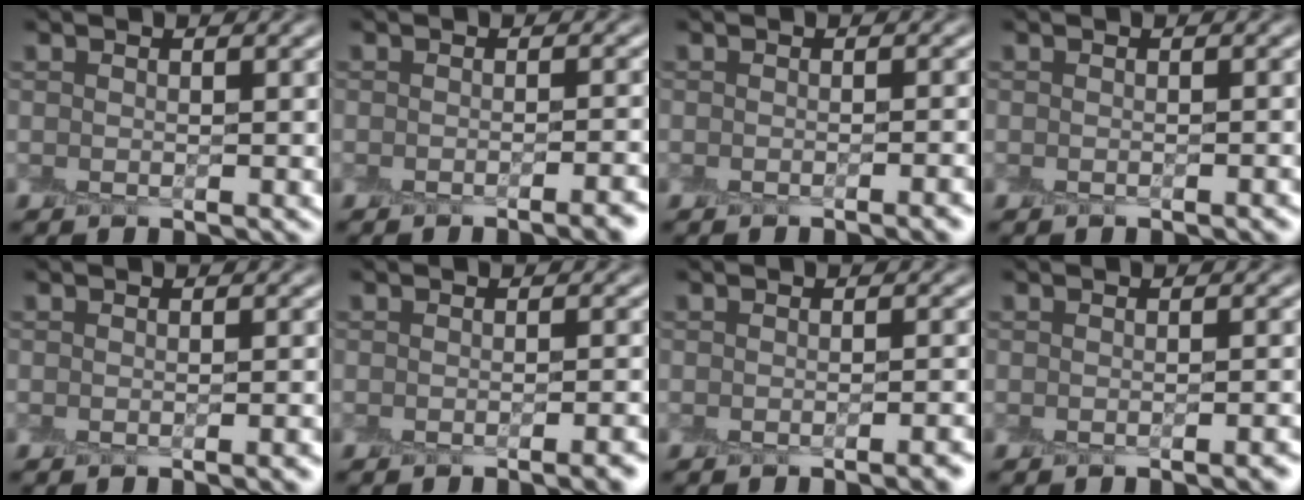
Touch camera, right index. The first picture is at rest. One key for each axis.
{"total": 3.1, "fx": -2.3, "fy": 0.5, "fz": 2.1, "tx": -0.022, "ty": -0.003, "tz": -0.027}
{"total": 2.3, "fx": -1.8, "fy": 0.1, "fz": 1.5, "tx": -0.015, "ty": -0.003, "tz": -0.021}
{"total": 1.0, "fx": -0.9, "fy": 0.1, "fz": 0.5, "tx": -0.004, "ty": -0.002, "tz": -0.012}
{"total": 1.7, "fx": -1.3, "fy": 0.0, "fz": 1.0, "tx": -0.012, "ty": -0.003, "tz": -0.017}
{"total": 2.7, "fx": -2.0, "fy": 0.3, "fz": 1.8, "tx": -0.019, "ty": -0.002, "tz": -0.024}
{"total": 2.5, "fx": -1.9, "fy": 0.2, "fz": 1.5, "tx": -0.017, "ty": -0.002, "tz": -0.024}
{"total": 2.0, "fx": -1.6, "fy": 0.1, "fz": 1.1, "tx": -0.013, "ty": -0.002, "tz": -0.020}